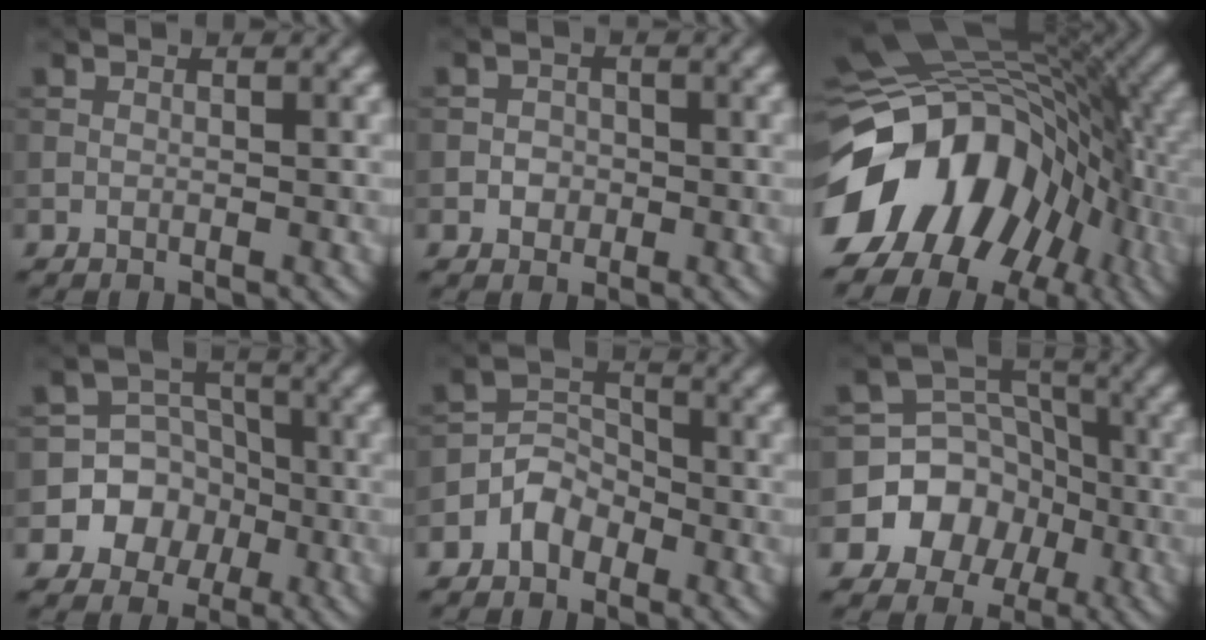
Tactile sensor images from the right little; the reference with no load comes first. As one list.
[{"total": 1.6, "force": [-0.4, 1.5, 0.5], "torque": [0.007, 0.000, -0.012]}, {"total": 16.3, "force": [-5.4, 11.6, 10.1], "torque": [-0.175, -0.005, -0.102]}, {"total": 8.8, "force": [-3.0, 8.1, 1.5], "torque": [-0.011, 0.006, -0.072]}, {"total": 3.1, "force": [-1.8, 2.2, 1.2], "torque": [-0.012, 0.012, -0.040]}, {"total": 7.5, "force": [-3.0, 6.6, 1.9], "torque": [-0.005, 0.004, -0.080]}]